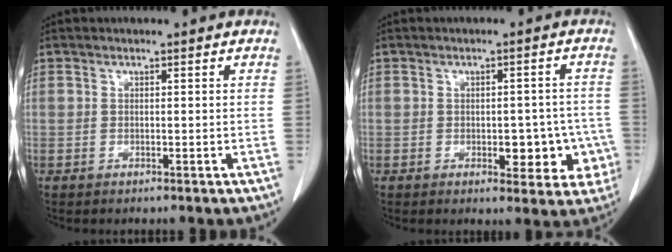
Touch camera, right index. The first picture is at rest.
{"total": 7.1, "force": [-1.8, 3.7, 5.8], "torque": [-0.048, 0.015, -0.013]}